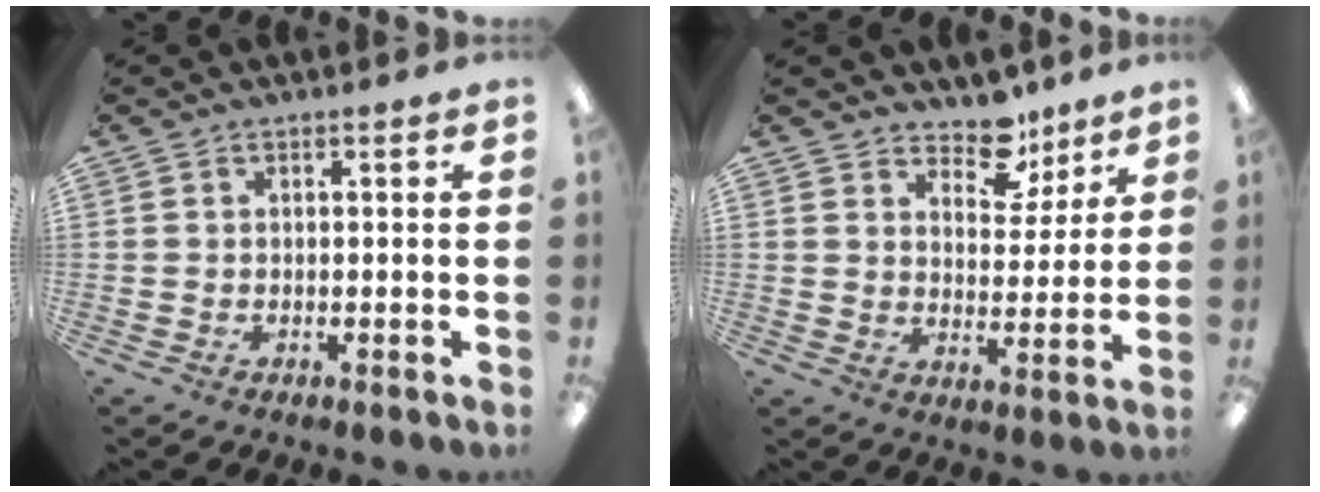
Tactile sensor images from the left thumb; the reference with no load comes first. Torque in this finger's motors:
{"motor_torque": [0.04, 0.07, -0.40, 0.02, 0.05]}